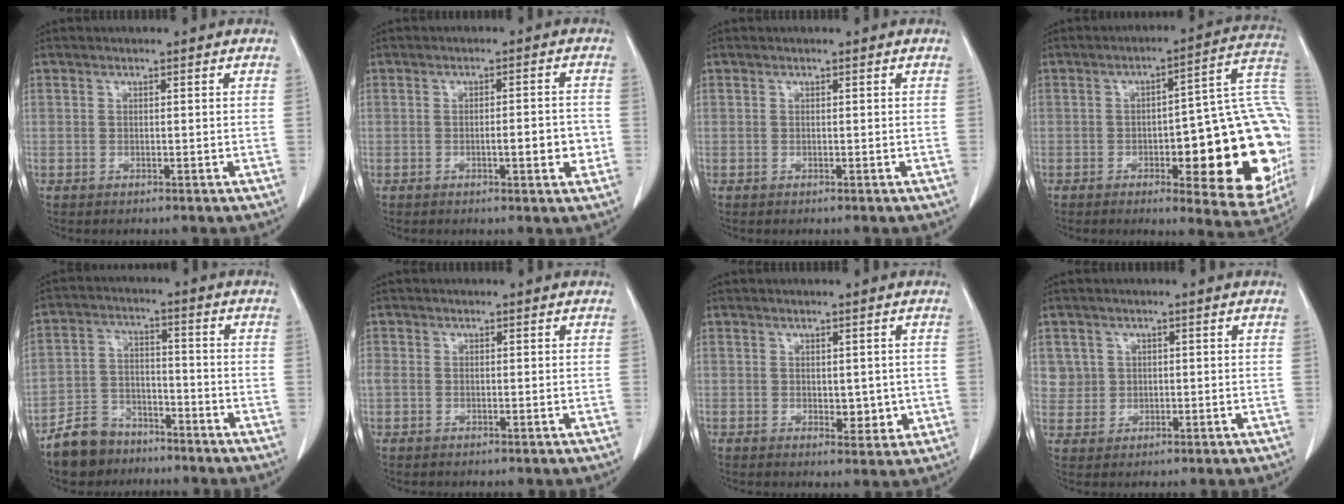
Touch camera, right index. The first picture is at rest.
{"total": 4.5, "force": [-1.2, 1.0, 4.2], "torque": [-0.062, 0.003, -0.011]}
{"total": 0.0}
{"total": 24.6, "force": [-4.2, 6.3, 23.4], "torque": [-0.224, 0.027, -0.038]}
{"total": 8.0, "force": [-6.3, 4.7, 1.7], "torque": [-0.041, 0.004, -0.115]}
{"total": 1.3, "force": [-0.3, 1.0, 0.8], "torque": [-0.032, 0.007, -0.003]}
{"total": 3.3, "force": [-0.2, 2.0, 2.6], "torque": [-0.029, -0.004, 0.006]}
{"total": 3.4, "force": [0.9, 3.2, 0.0], "torque": [0.012, 0.005, 0.021]}